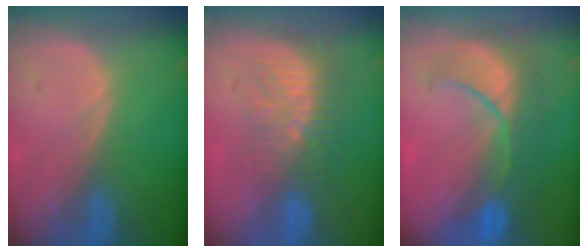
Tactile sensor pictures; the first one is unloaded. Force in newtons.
{"total": 8.4, "press": 7.2, "slide": 4.2}
{"total": 8.9, "press": 8.5, "slide": 2.6}